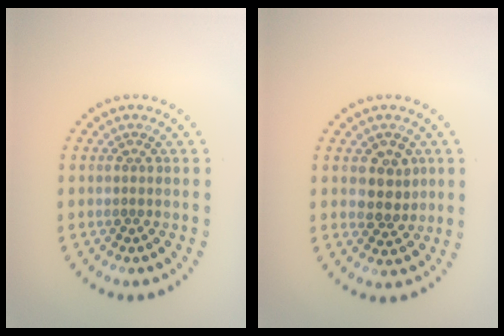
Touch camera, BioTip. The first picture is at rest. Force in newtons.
{"total": 2.8, "press": 2.7, "slide": 0.7}